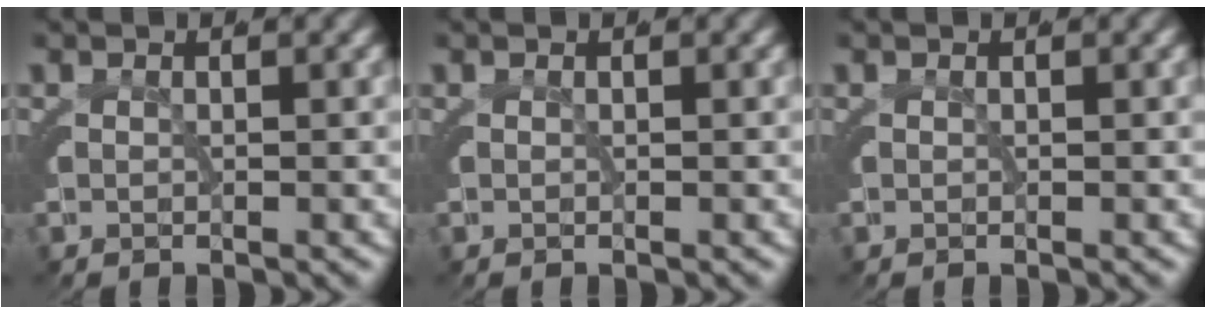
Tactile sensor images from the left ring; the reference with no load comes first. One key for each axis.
{"total": 0.0}
{"total": 0.0}